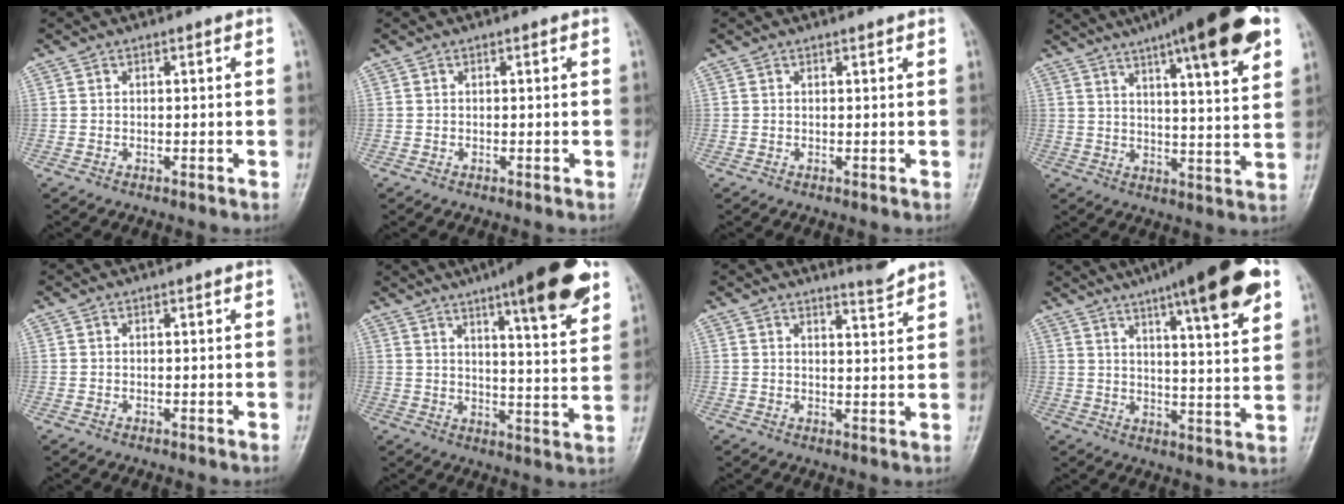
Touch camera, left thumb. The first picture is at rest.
{"total": 0.0}
{"total": 1.1, "force": [0.8, 0.1, 0.7], "torque": [-0.005, 0.002, 0.010]}
{"total": 20.7, "force": [11.7, 4.1, 16.6], "torque": [-0.229, -0.021, 0.167]}
{"total": 0.0}
{"total": 16.6, "force": [10.1, 3.1, 12.8], "torque": [-0.156, -0.049, 0.146]}
{"total": 3.3, "force": [3.1, -0.1, 1.0], "torque": [-0.011, -0.035, 0.051]}
{"total": 19.8, "force": [11.4, 3.8, 15.8], "torque": [-0.212, -0.028, 0.164]}